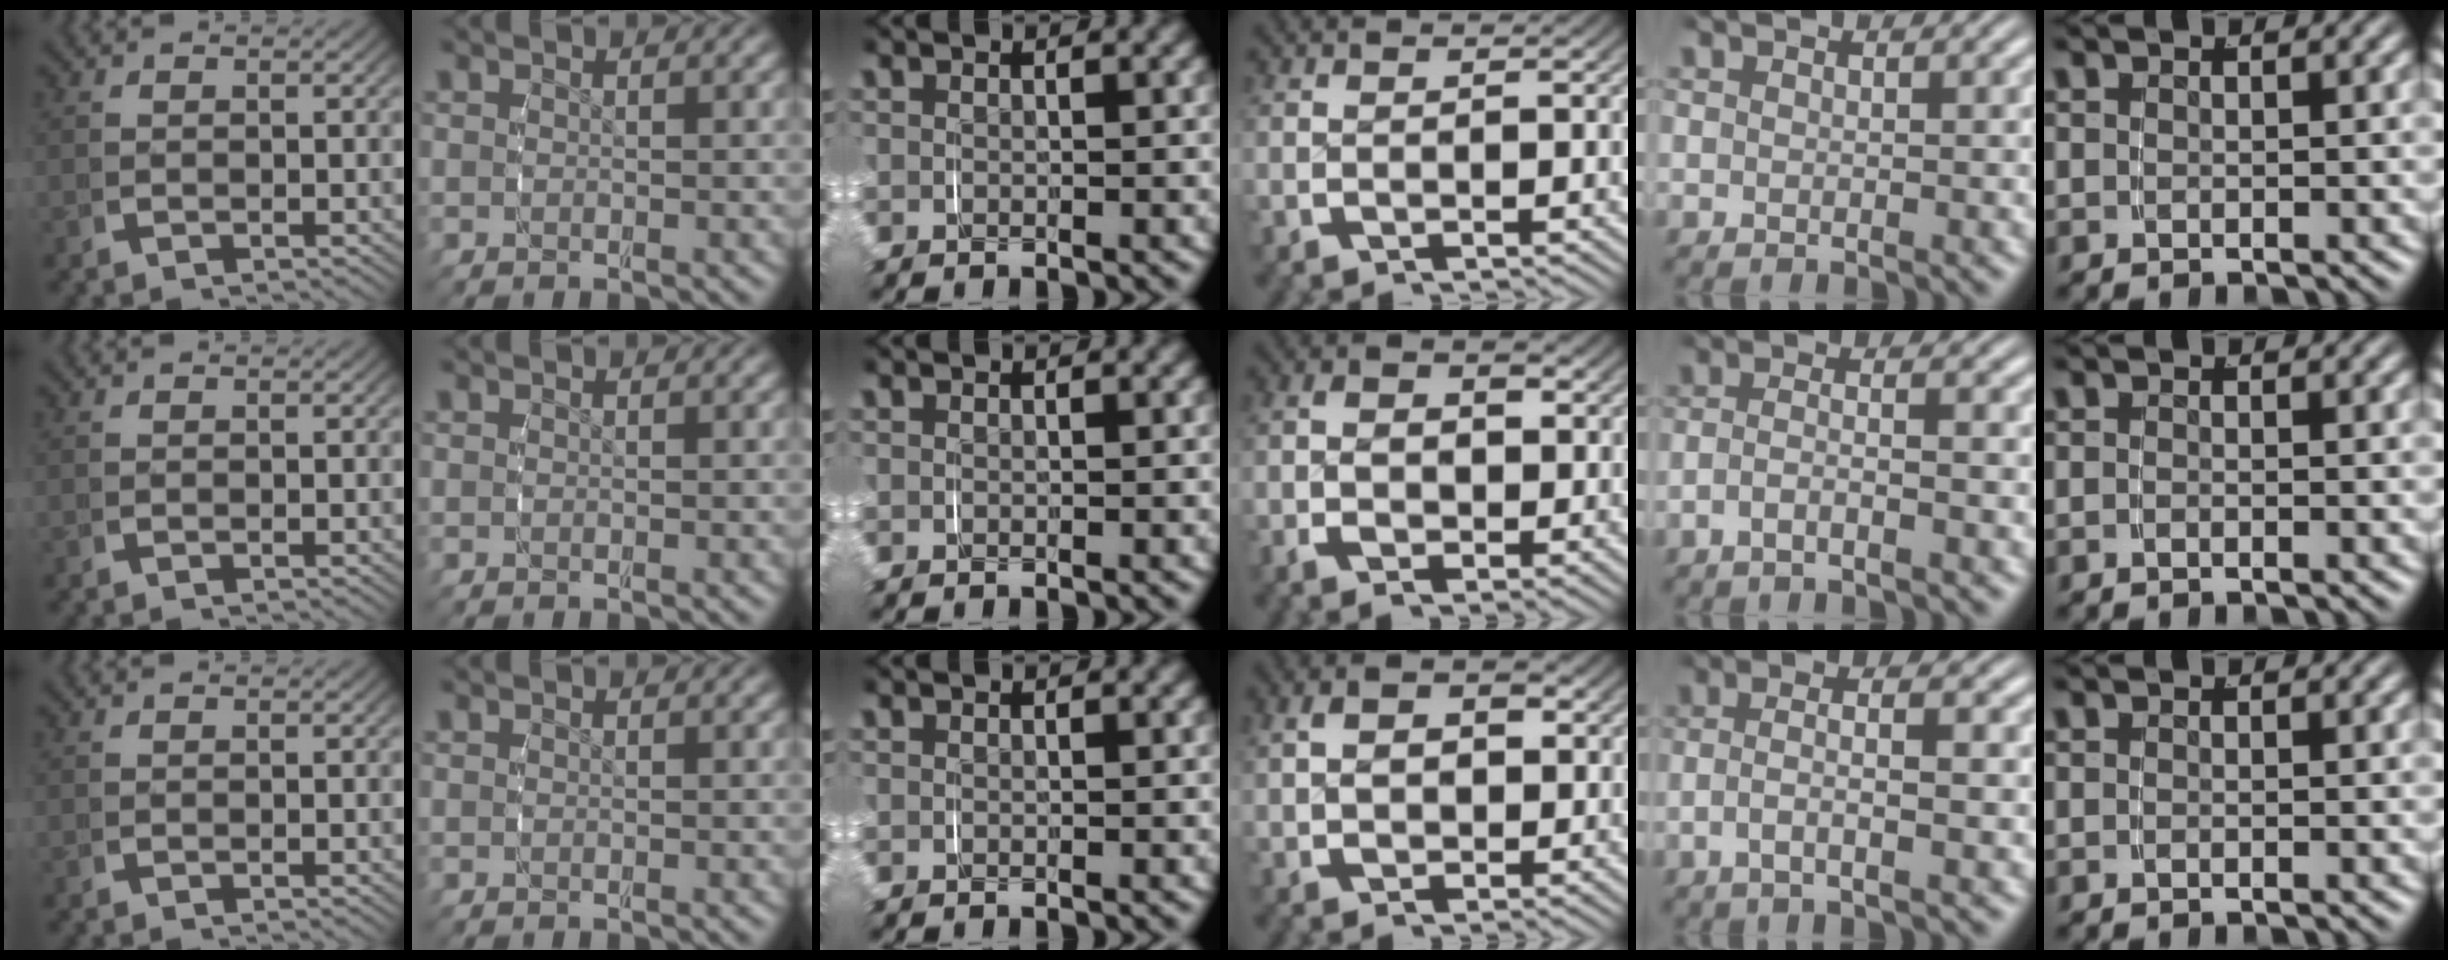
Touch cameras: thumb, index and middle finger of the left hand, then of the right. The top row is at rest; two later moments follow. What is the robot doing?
{"motion": "grasp_and_lifting", "object": "scarf"}